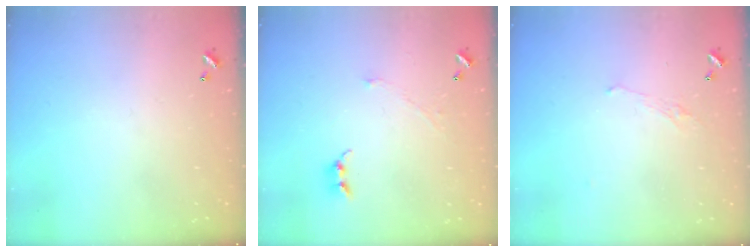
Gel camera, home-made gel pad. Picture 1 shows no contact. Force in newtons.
{"total": 2.3, "press": 2.2, "slide": 0.3}
{"total": 0.9, "press": 0.4, "slide": 0.8}